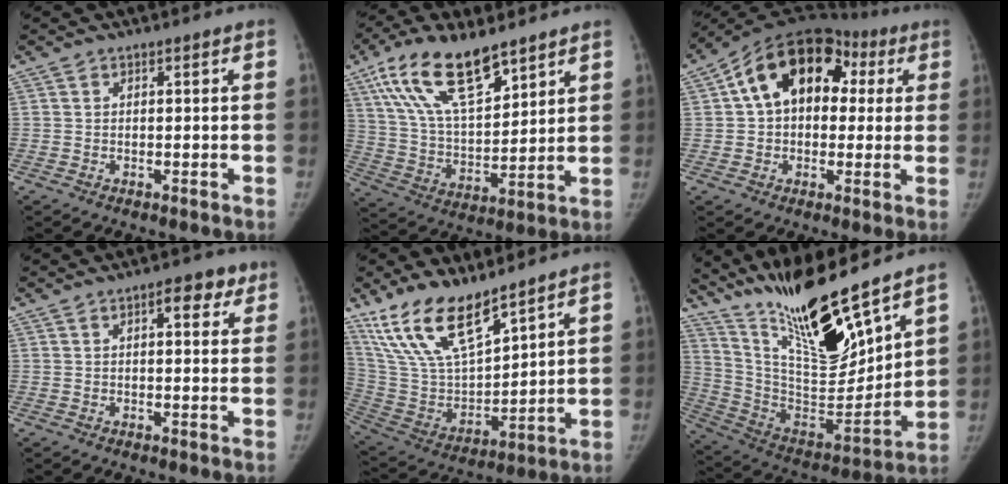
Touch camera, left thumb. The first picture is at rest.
{"total": 18.1, "force": [11.2, 7.2, 12.3], "torque": [-0.204, -0.041, 0.218]}
{"total": 17.6, "force": [4.2, 12.1, 12.1], "torque": [-0.159, 0.039, 0.057]}
{"total": 5.2, "force": [2.4, 2.3, 4.0], "torque": [-0.034, -0.004, 0.026]}
{"total": 17.5, "force": [12.8, 5.8, 10.4], "torque": [-0.172, -0.060, 0.264]}
{"total": 22.2, "force": [17.2, 4.0, 13.4], "torque": [-0.199, -0.099, 0.320]}